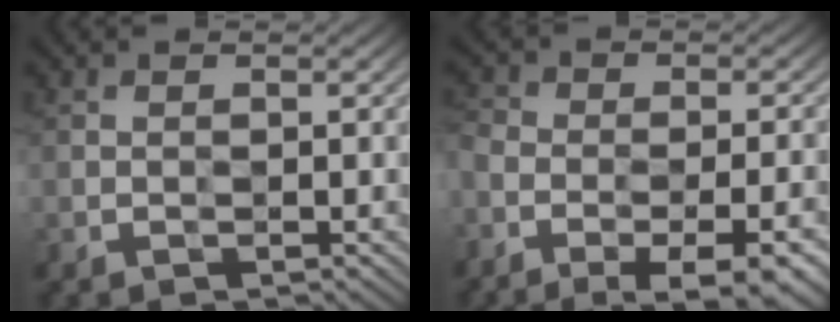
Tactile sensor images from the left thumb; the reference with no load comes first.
{"total": 12.7, "force": [-8.9, 5.4, 7.3], "torque": [-0.109, -0.014, -0.113]}